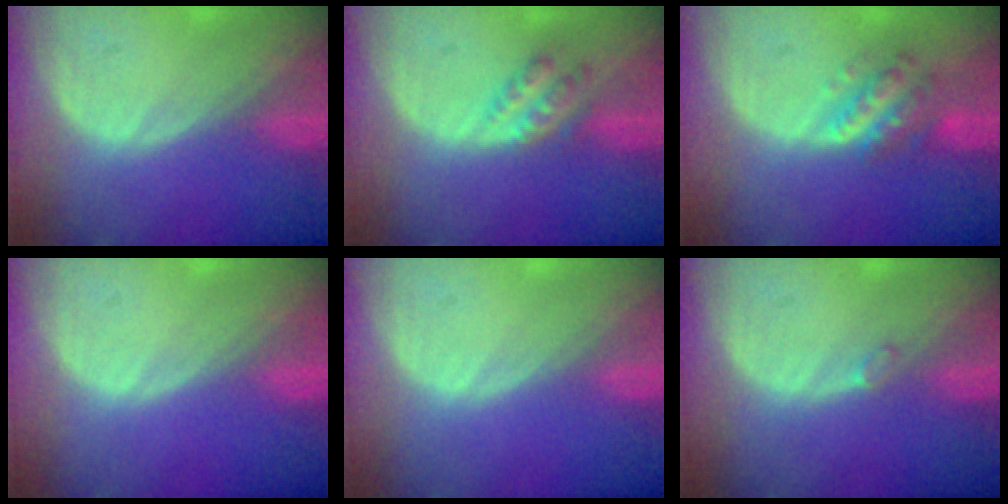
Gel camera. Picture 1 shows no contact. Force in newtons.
{"total": 4.5, "press": 3.9, "slide": 2.2}
{"total": 5.7, "press": 5.3, "slide": 2.3}
{"total": 0.0}
{"total": 0.0}
{"total": 0.9, "press": 0.8, "slide": 0.2}